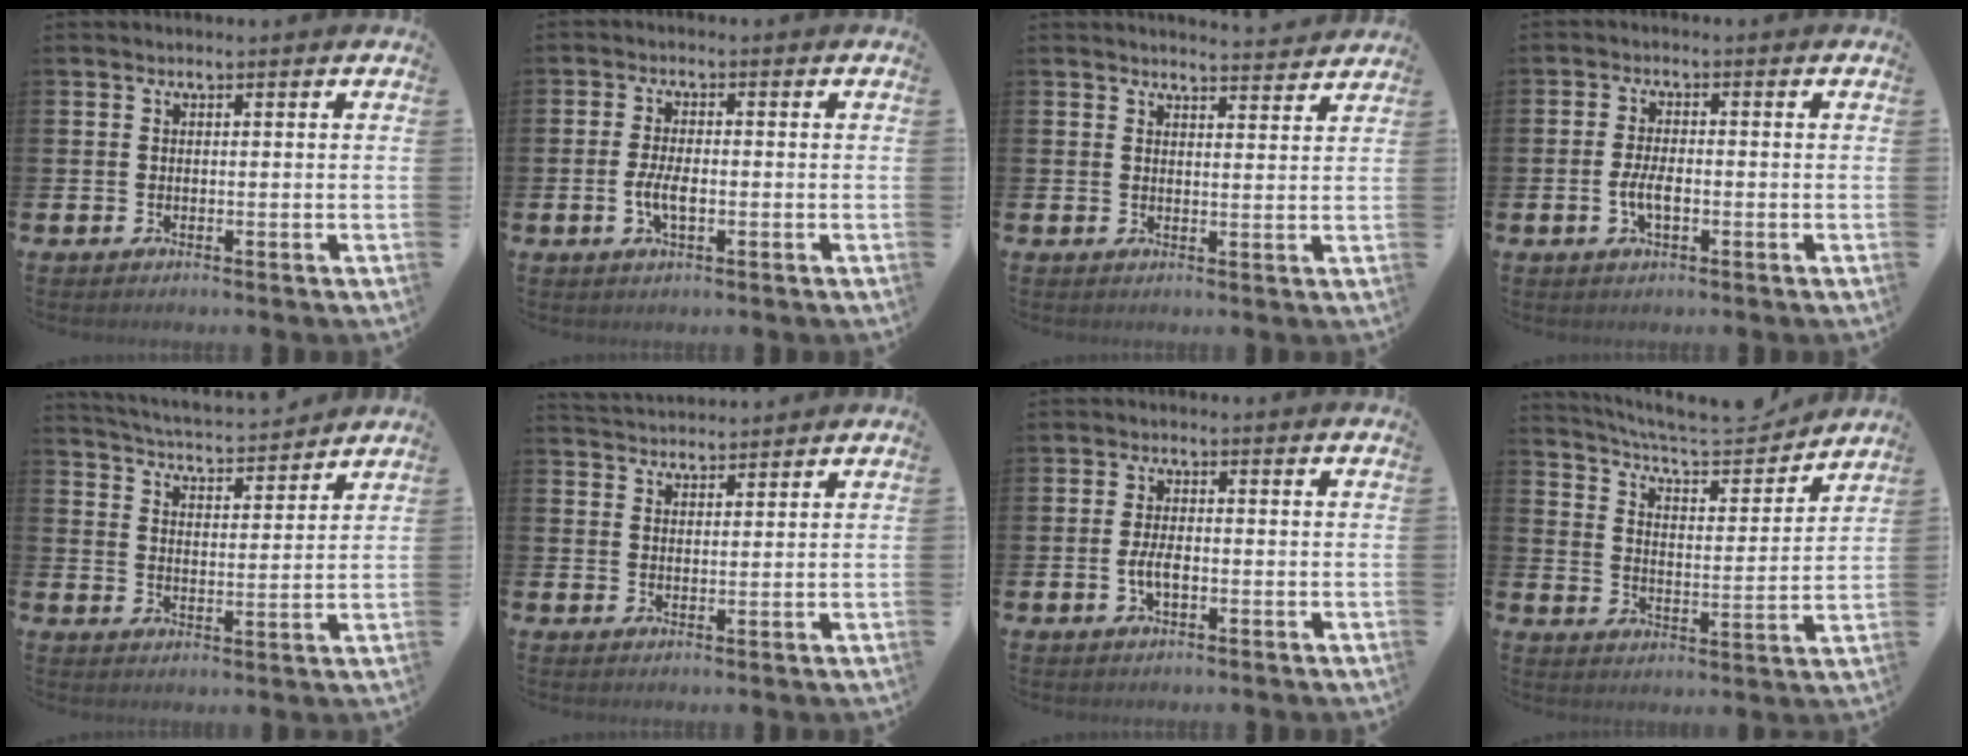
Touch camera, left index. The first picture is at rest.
{"total": 3.5, "force": [-0.8, 1.5, 3.1], "torque": [-0.060, 0.000, -0.017]}
{"total": 3.4, "force": [3.4, -0.1, 0.0], "torque": [0.003, -0.025, 0.059]}
{"total": 3.3, "force": [-0.7, 1.4, 2.9], "torque": [-0.049, 0.001, -0.014]}
{"total": 4.7, "force": [4.7, 0.2, 0.4], "torque": [-0.030, -0.038, 0.081]}
{"total": 3.2, "force": [3.2, 0.5, -0.1], "torque": [-0.005, -0.015, 0.059]}
{"total": 3.0, "force": [-0.7, 1.3, 2.6], "torque": [-0.045, 0.001, -0.013]}
{"total": 7.2, "force": [7.0, 0.8, 1.6], "torque": [-0.060, -0.055, 0.118]}